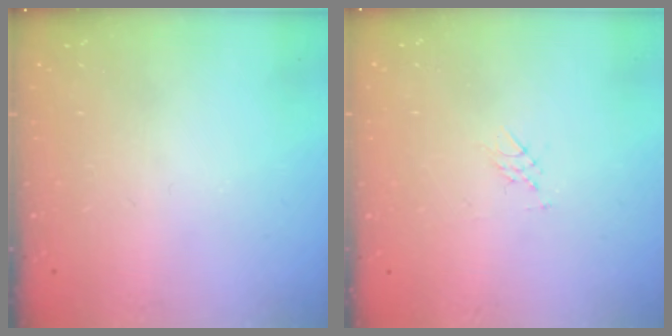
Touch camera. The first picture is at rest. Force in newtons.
{"total": 3.5, "press": 3.3, "slide": 1.1}